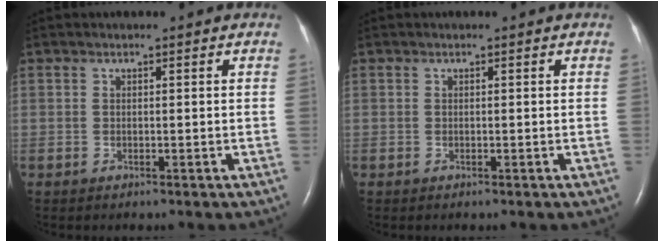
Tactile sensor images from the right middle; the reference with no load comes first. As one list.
[{"total": 0.0}]